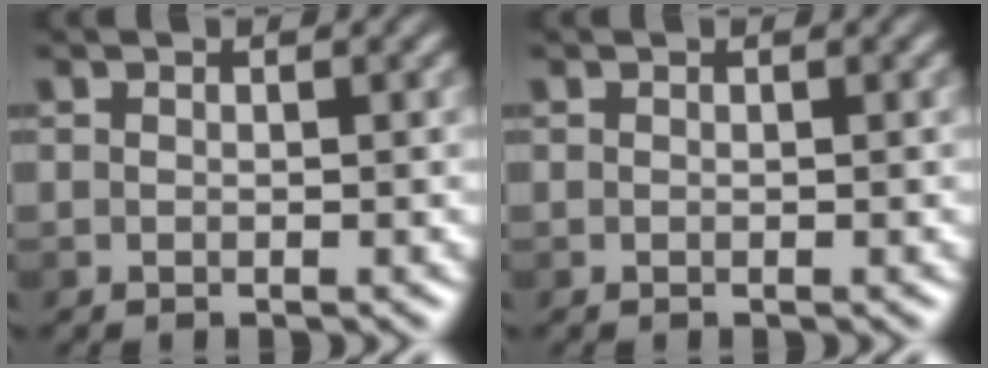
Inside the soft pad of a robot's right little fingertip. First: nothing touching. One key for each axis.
{"total": 0.0}